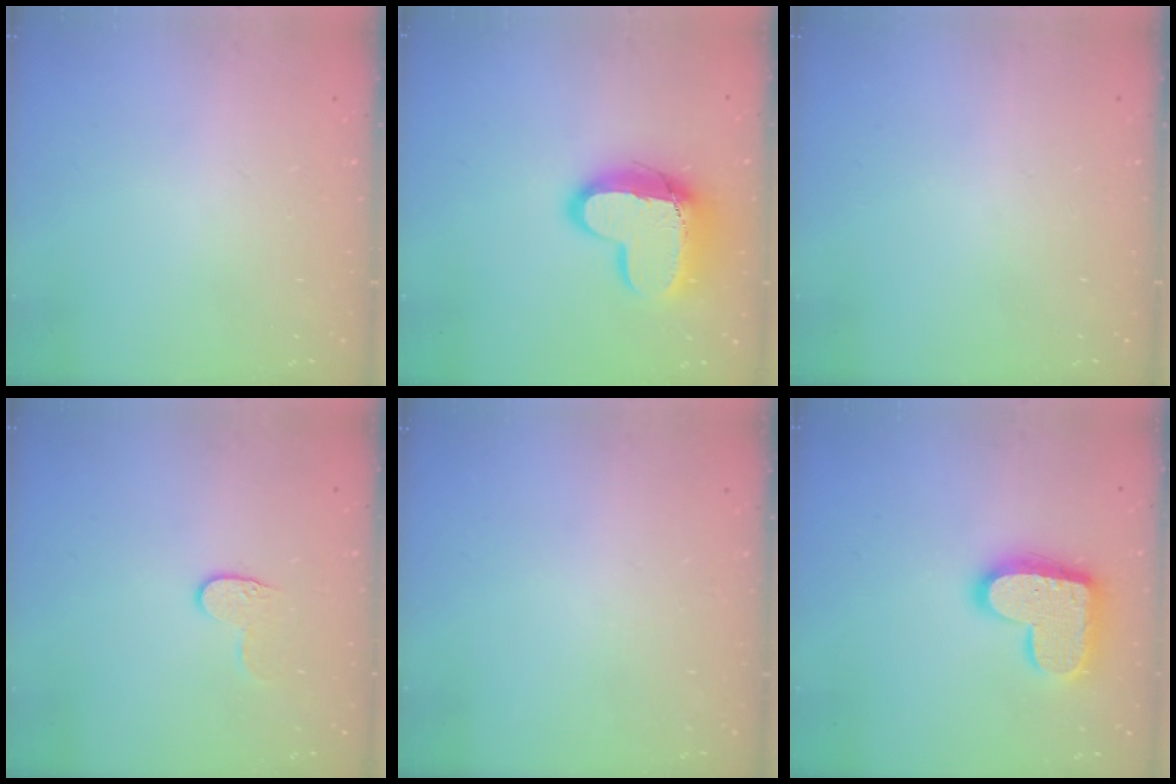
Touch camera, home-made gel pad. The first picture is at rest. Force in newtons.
{"total": 17.4, "press": 17.3, "slide": 1.3}
{"total": 0.0}
{"total": 5.8, "press": 5.8, "slide": 0.6}
{"total": 0.0}
{"total": 20.1, "press": 20.1, "slide": 1.3}